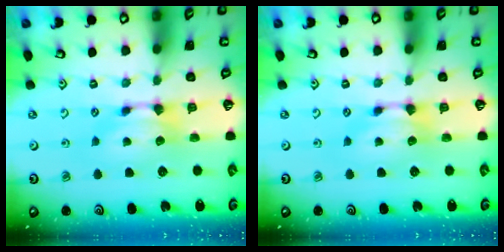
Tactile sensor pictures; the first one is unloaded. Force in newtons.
{"total": 0.0}